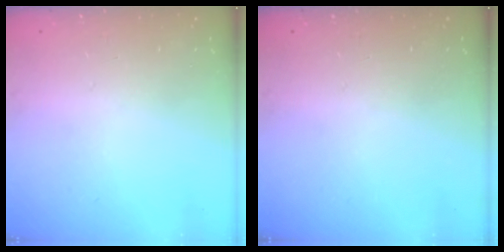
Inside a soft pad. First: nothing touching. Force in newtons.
{"total": 0.0}